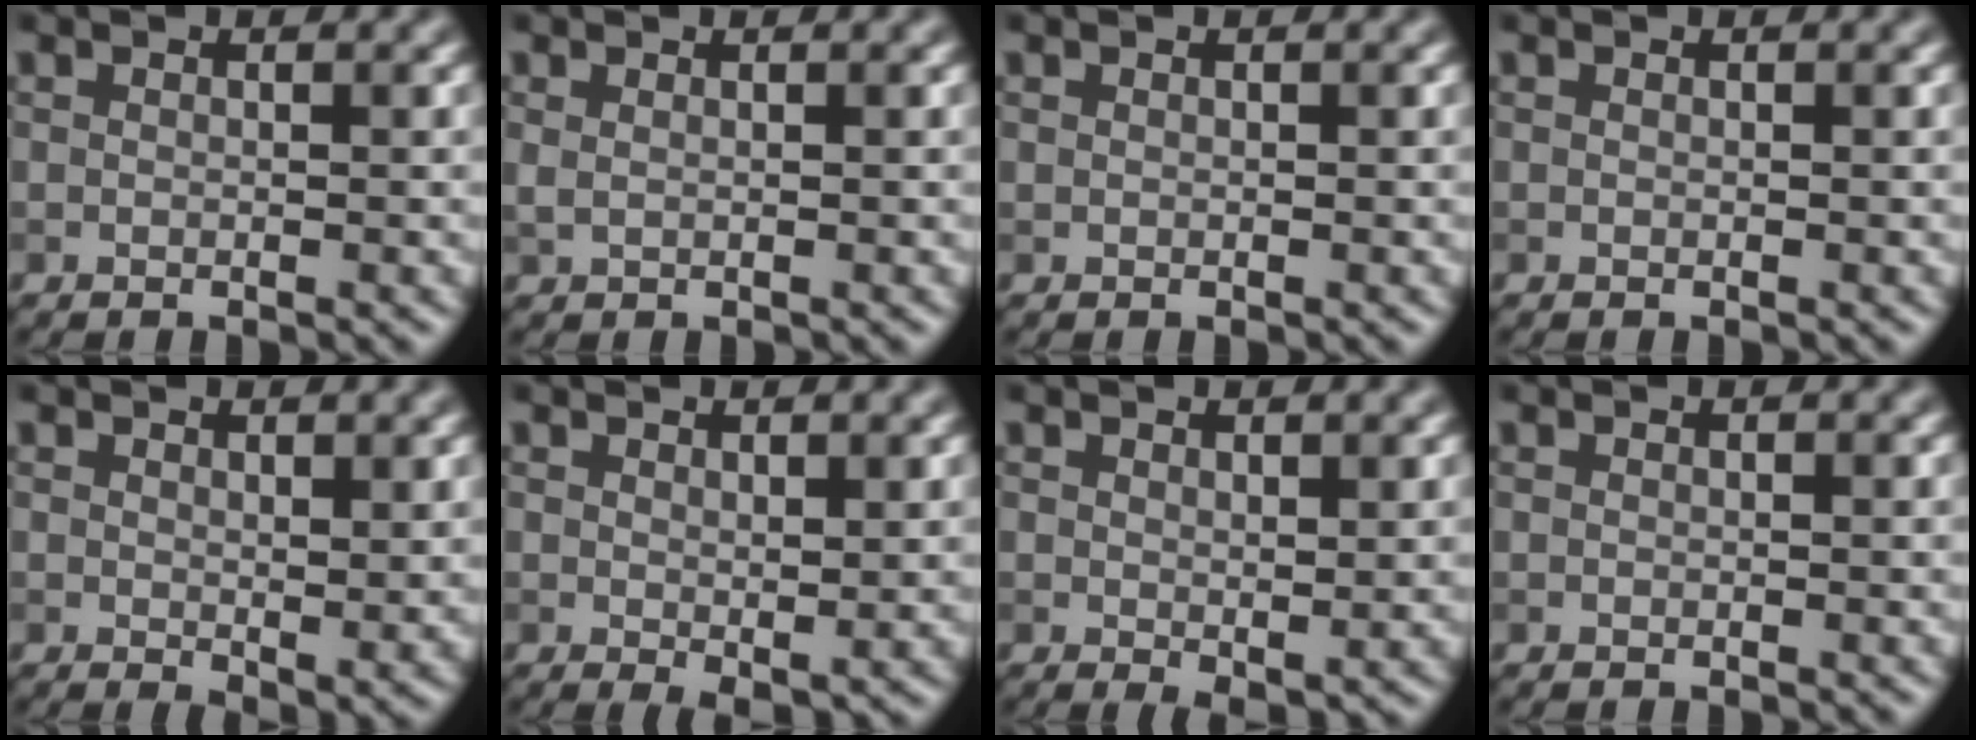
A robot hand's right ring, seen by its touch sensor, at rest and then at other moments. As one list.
[{"total": 0.6, "force": [0.4, 0.2, 0.4], "torque": [-0.011, 0.001, 0.009]}, {"total": 0.0}, {"total": 0.0}, {"total": 2.3, "force": [1.0, 1.2, 1.7], "torque": [-0.024, -0.011, 0.023]}, {"total": 1.8, "force": [0.6, 0.8, 1.4], "torque": [-0.022, -0.009, 0.017]}, {"total": 1.7, "force": [0.6, 0.8, 1.3], "torque": [-0.020, -0.008, 0.016]}, {"total": 0.0}]